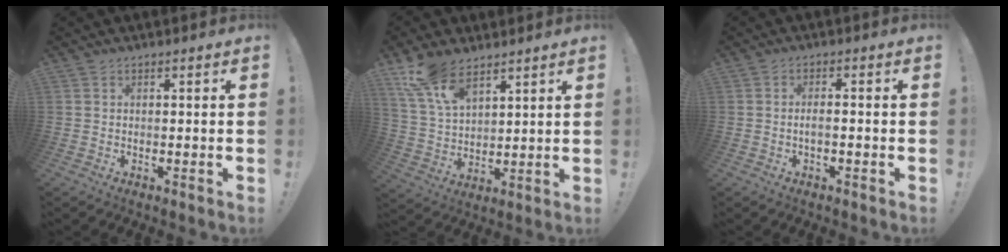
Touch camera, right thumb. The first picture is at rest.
{"total": 12.2, "force": [9.0, 5.4, 6.2], "torque": [-0.124, -0.042, 0.173]}
{"total": 2.3, "force": [-1.0, 0.3, 2.1], "torque": [-0.044, 0.007, -0.018]}